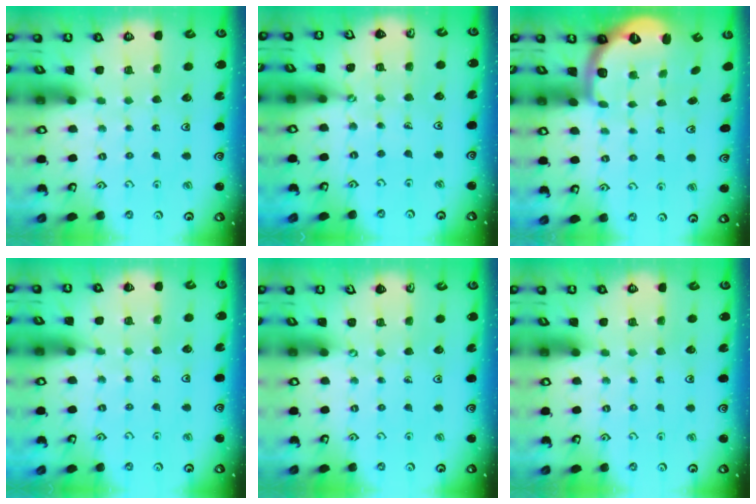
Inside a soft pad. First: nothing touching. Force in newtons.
{"total": 1.4, "press": 1.3, "slide": 0.3}
{"total": 2.5, "press": 2.0, "slide": 1.6}
{"total": 3.0, "press": 2.9, "slide": 0.5}
{"total": 0.0}
{"total": 0.0}